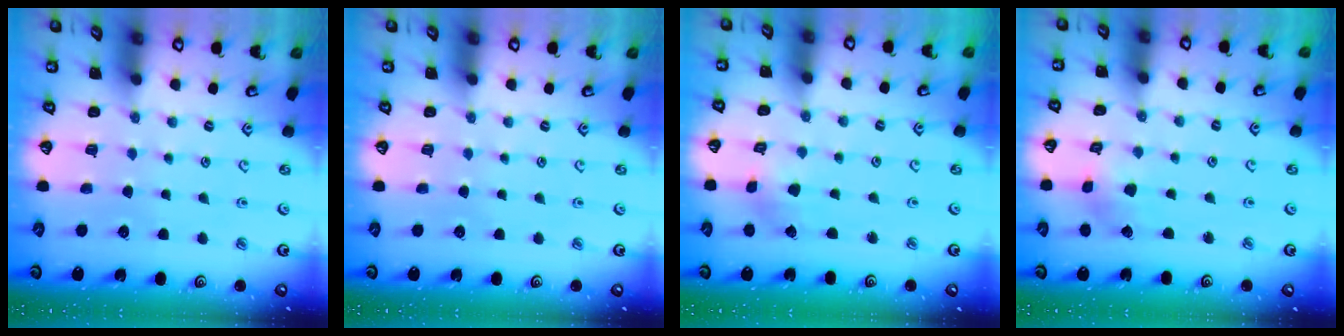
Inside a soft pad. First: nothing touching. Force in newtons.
{"total": 0.0}
{"total": 2.0, "press": 2.0, "slide": 0.1}
{"total": 2.6, "press": 2.5, "slide": 0.3}